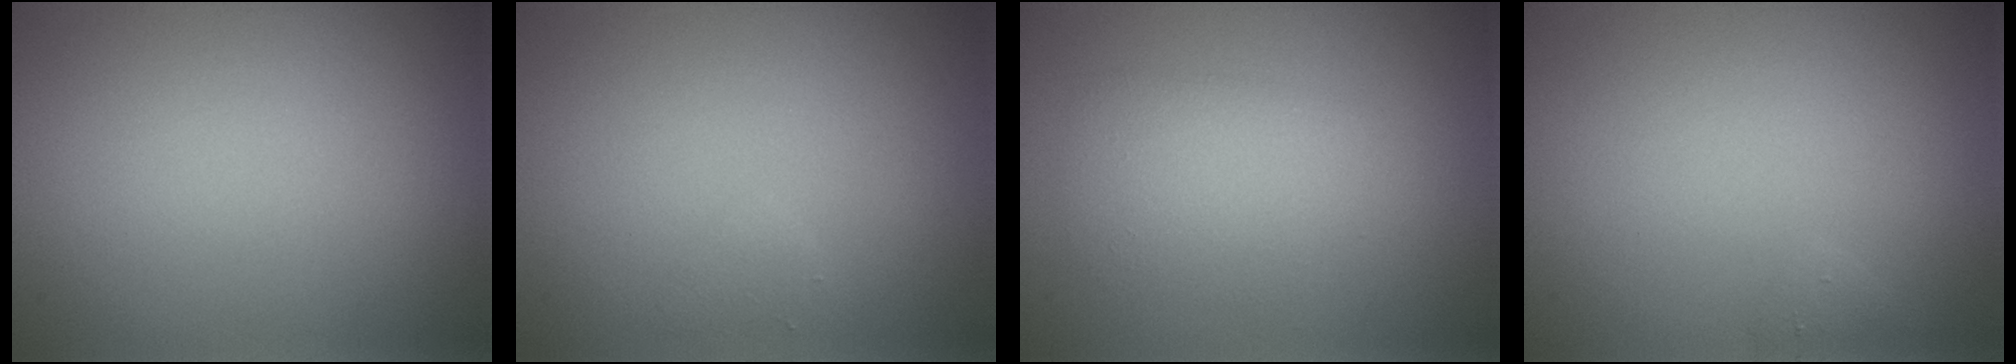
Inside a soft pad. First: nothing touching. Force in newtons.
{"total": 0.7, "press": 0.7, "slide": 0.0}
{"total": 3.0, "press": 3.0, "slide": 0.1}
{"total": 0.6, "press": 0.6, "slide": 0.0}